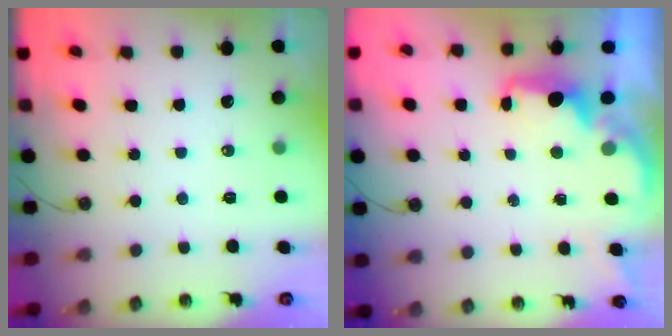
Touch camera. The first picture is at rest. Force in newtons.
{"total": 2.2, "press": 2.1, "slide": 0.8}